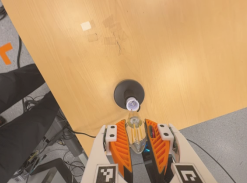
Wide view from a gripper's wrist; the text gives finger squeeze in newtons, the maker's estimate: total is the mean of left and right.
{"total": 12.8, "left": 13.2, "right": 12.4}